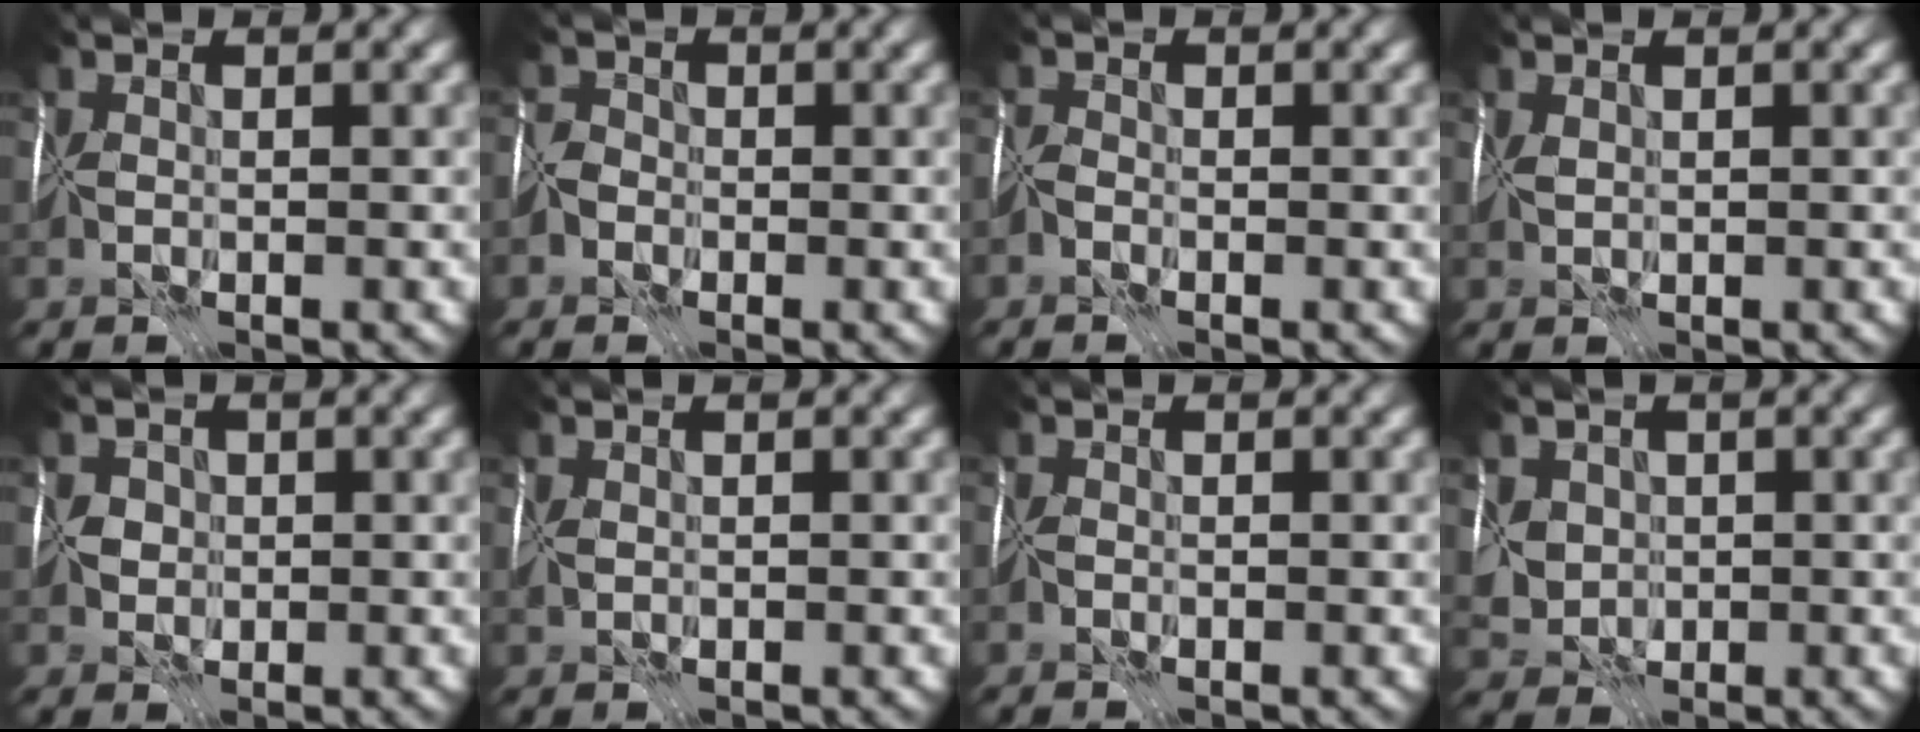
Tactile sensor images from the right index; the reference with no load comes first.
{"total": 1.9, "force": [-1.6, 1.0, 0.1], "torque": [0.016, -0.003, -0.034]}
{"total": 1.3, "force": [-1.0, -0.4, -0.6], "torque": [0.019, -0.003, -0.025]}
{"total": 0.6, "force": [0.5, -0.3, 0.1], "torque": [-0.002, 0.002, 0.014]}
{"total": 1.7, "force": [0.2, 1.6, 0.6], "torque": [0.006, 0.013, -0.001]}
{"total": 0.0}
{"total": 0.7, "force": [-0.6, 0.2, -0.1], "torque": [0.008, -0.002, -0.012]}
{"total": 2.1, "force": [0.7, 1.8, 0.7], "torque": [-0.011, 0.007, 0.019]}